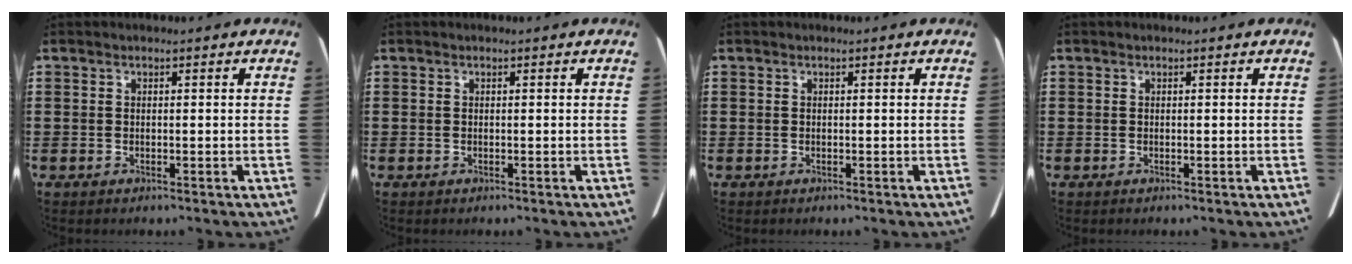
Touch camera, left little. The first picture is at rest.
{"total": 0.0}
{"total": 0.0}
{"total": 0.0}